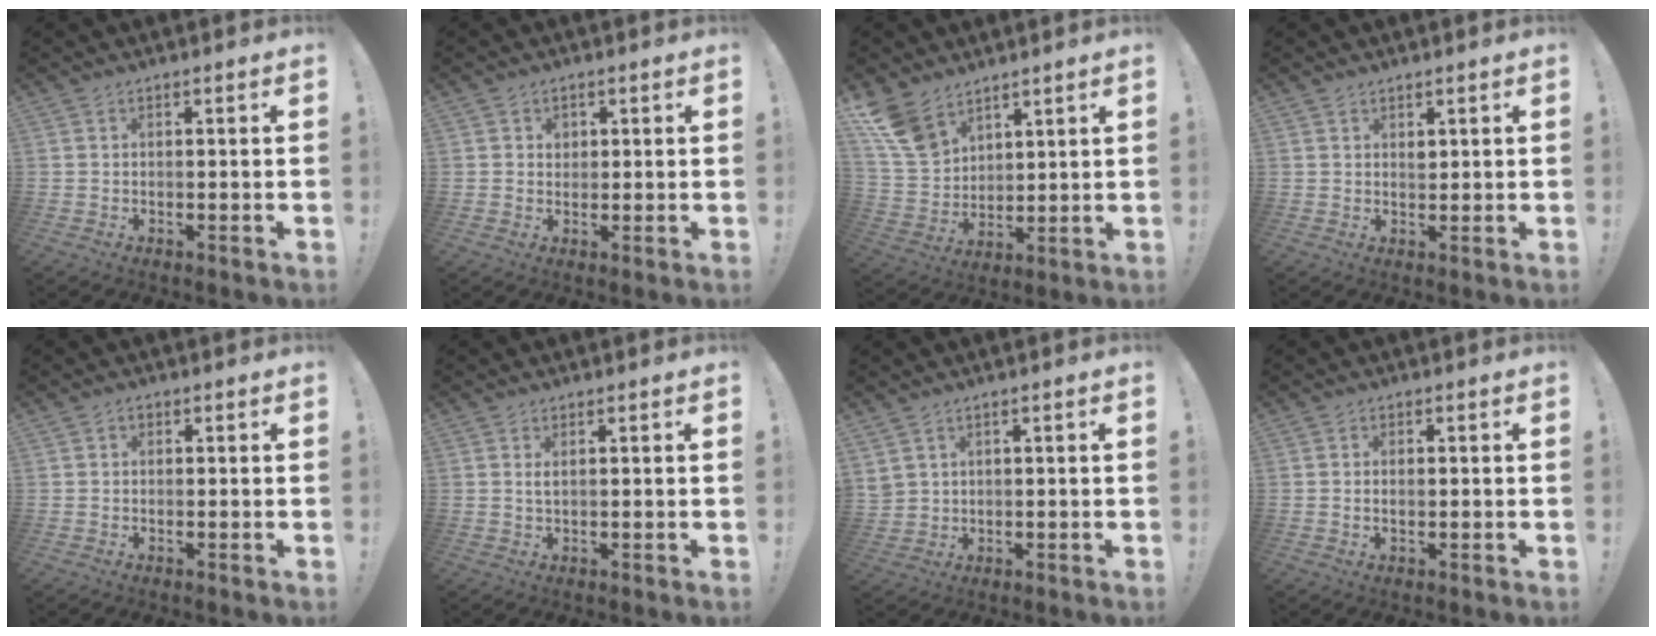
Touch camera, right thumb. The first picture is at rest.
{"total": 1.9, "force": [0.6, 1.8, 0.4], "torque": [-0.002, -0.002, 0.010]}
{"total": 12.7, "force": [9.0, 7.4, 5.0], "torque": [-0.108, -0.048, 0.182]}
{"total": 1.8, "force": [1.1, 1.1, 0.8], "torque": [-0.001, -0.007, 0.018]}
{"total": 0.9, "force": [-0.1, 0.8, 0.4], "torque": [-0.005, 0.004, -0.003]}
{"total": 1.4, "force": [0.4, 0.3, 1.3], "torque": [-0.028, 0.000, 0.007]}
{"total": 3.7, "force": [2.4, 2.6, 1.3], "torque": [-0.030, -0.006, 0.050]}
{"total": 1.3, "force": [-0.1, 0.7, 1.1], "torque": [-0.016, 0.000, -0.003]}